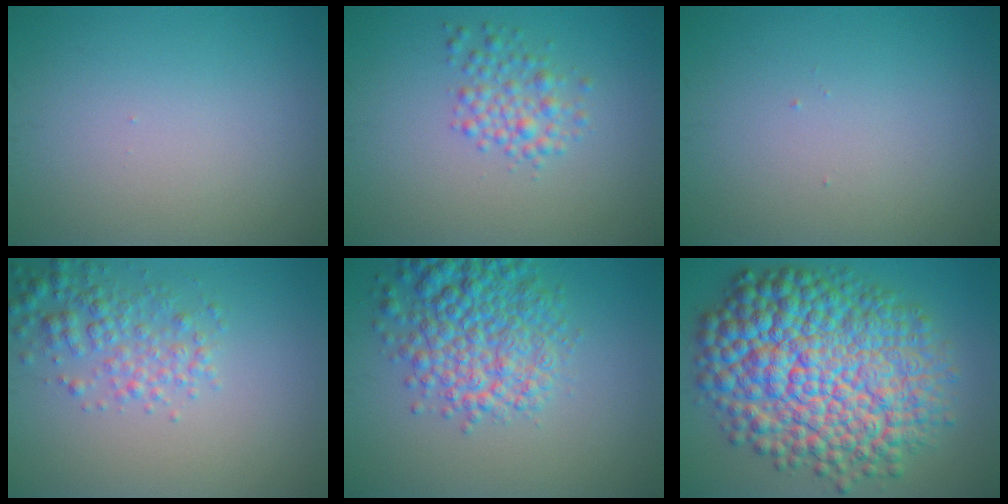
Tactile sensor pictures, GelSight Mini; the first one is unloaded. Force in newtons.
{"total": 2.6, "press": 2.6, "slide": 0.1}
{"total": 0.0}
{"total": 3.3, "press": 3.3, "slide": 0.1}
{"total": 6.9, "press": 6.9, "slide": 0.4}
{"total": 15.5, "press": 15.5, "slide": 0.1}